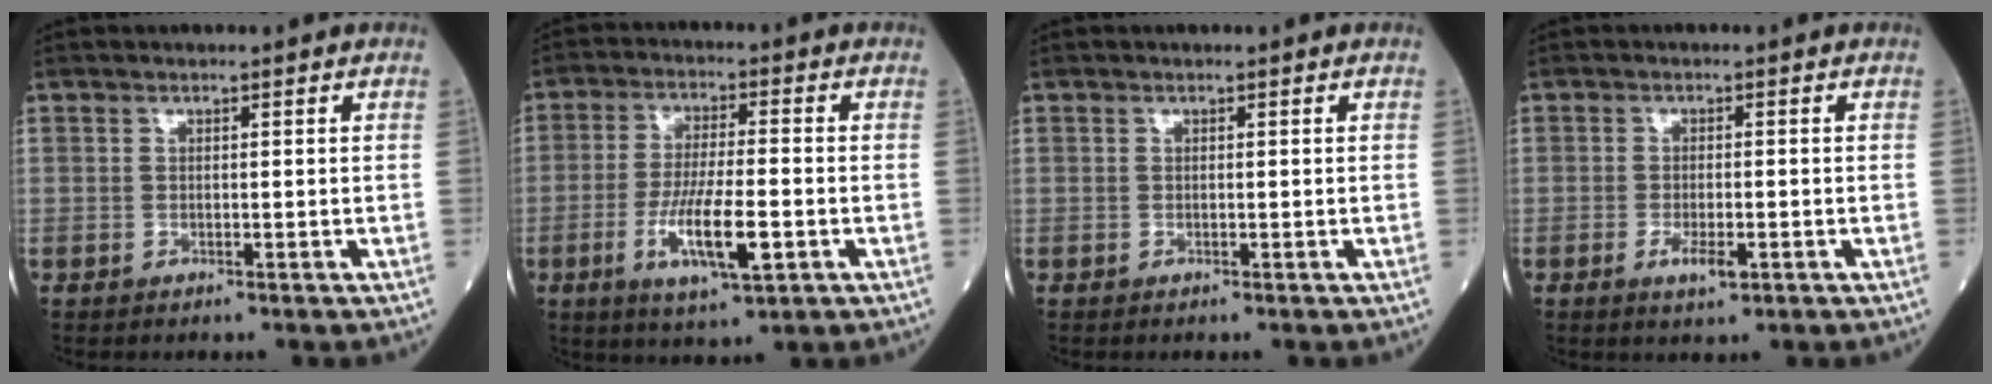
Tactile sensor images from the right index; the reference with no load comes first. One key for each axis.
{"total": 9.7, "fx": -3.1, "fy": 1.6, "fz": 9.1, "tx": -0.173, "ty": -0.012, "tz": -0.054}
{"total": 0.0}
{"total": 2.9, "fx": -1.2, "fy": 0.8, "fz": 2.5, "tx": -0.048, "ty": -0.003, "tz": -0.016}